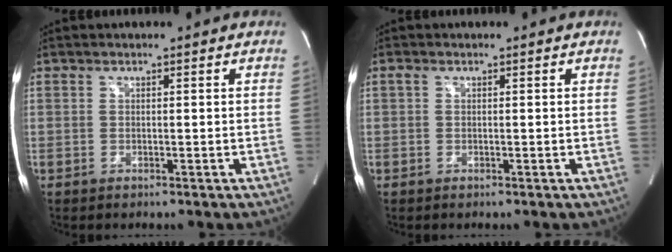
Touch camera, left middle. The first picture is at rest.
{"total": 0.5, "force": [0.2, 0.3, 0.4], "torque": [-0.008, 0.006, 0.000]}